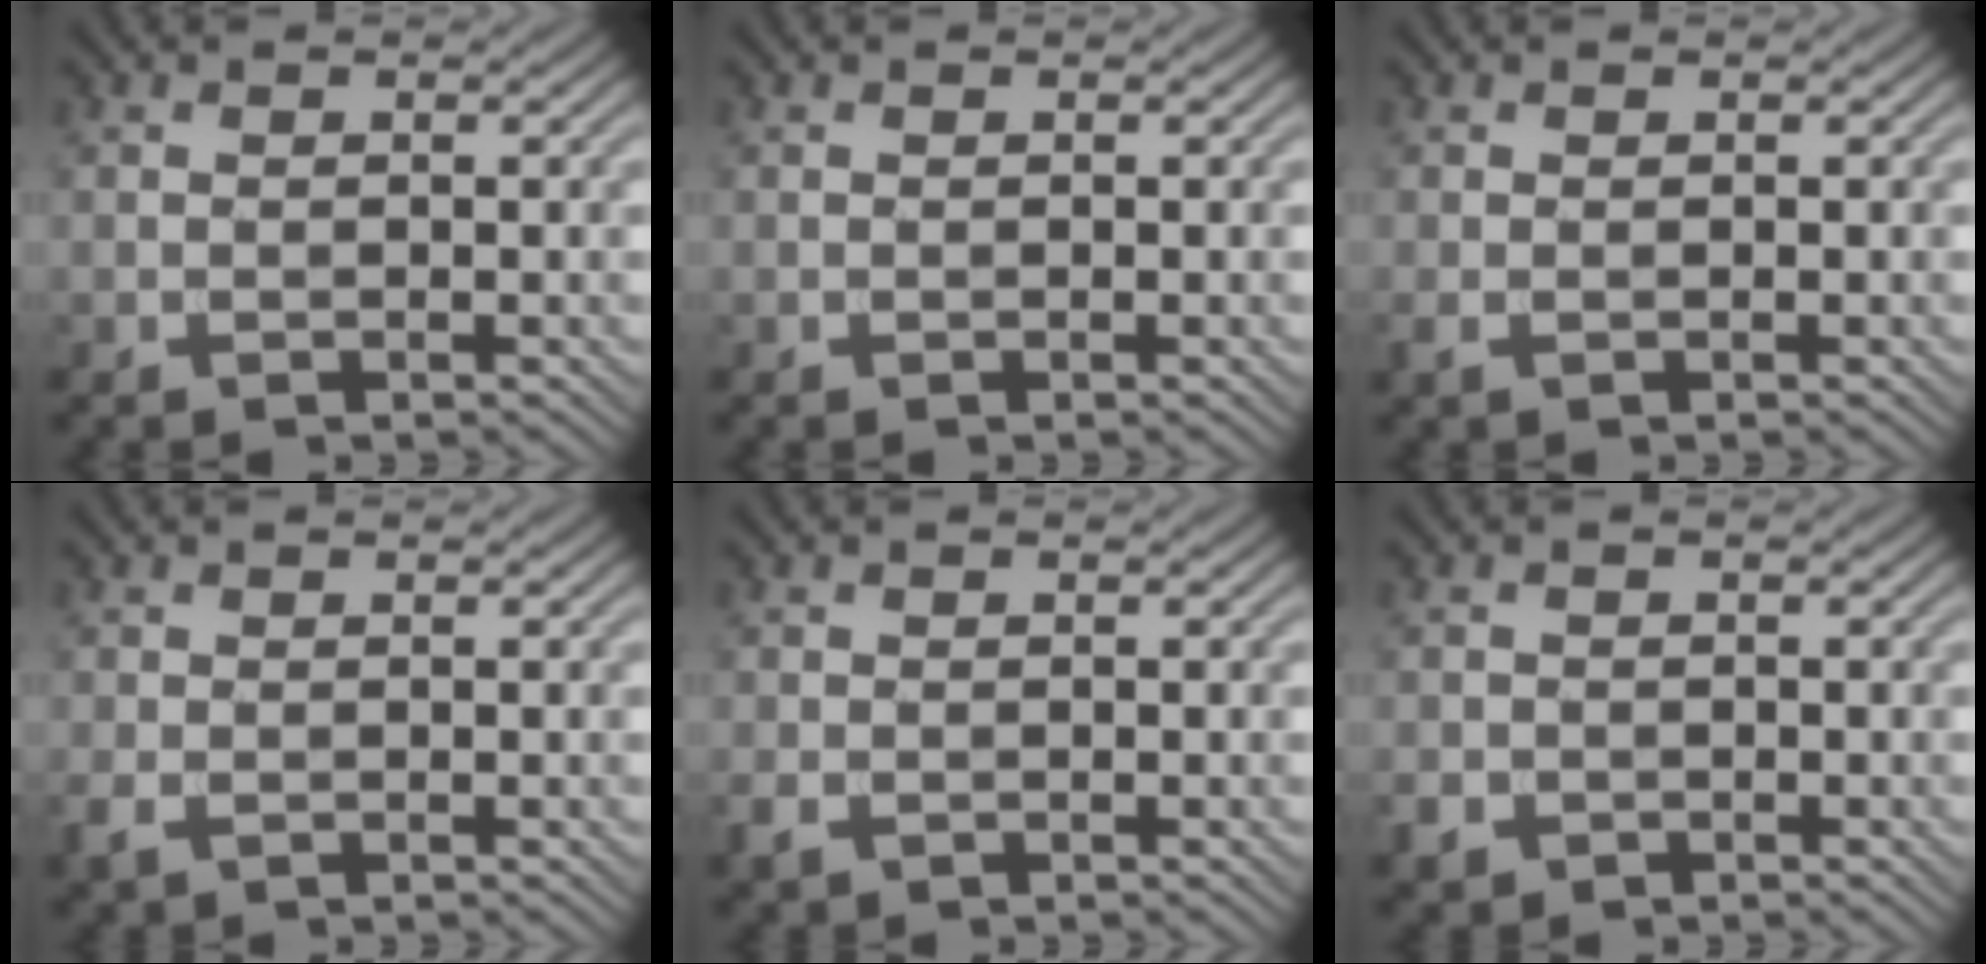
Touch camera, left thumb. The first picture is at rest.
{"total": 0.0}
{"total": 1.0, "force": [-0.3, 0.6, 0.8], "torque": [-0.026, -0.004, -0.006]}
{"total": 2.1, "force": [-0.9, 1.5, 1.2], "torque": [-0.040, -0.010, -0.019]}
{"total": 1.9, "force": [-0.9, 1.4, 0.9], "torque": [-0.027, -0.010, -0.019]}
{"total": 2.1, "force": [-1.1, 1.7, 0.7], "torque": [-0.019, -0.009, -0.026]}